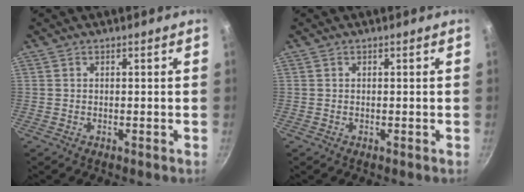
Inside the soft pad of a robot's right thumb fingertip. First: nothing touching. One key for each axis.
{"total": 0.0}